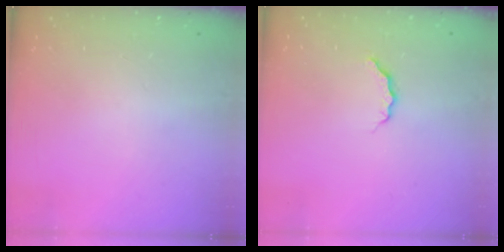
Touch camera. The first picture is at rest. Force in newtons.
{"total": 3.5, "press": 3.5, "slide": 0.4}